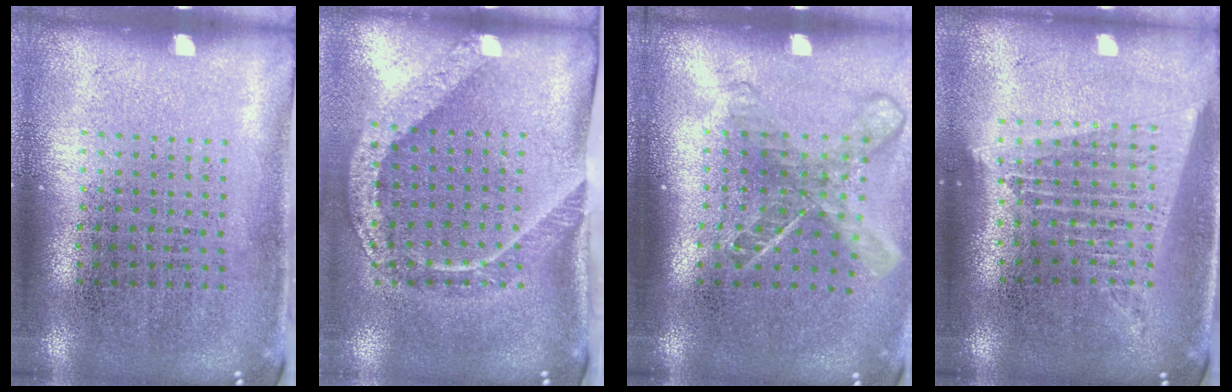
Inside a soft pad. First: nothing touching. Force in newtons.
{"total": 2.1, "press": 1.5, "slide": 1.5}
{"total": 1.8, "press": 1.4, "slide": 1.1}
{"total": 1.7, "press": 1.6, "slide": 0.8}